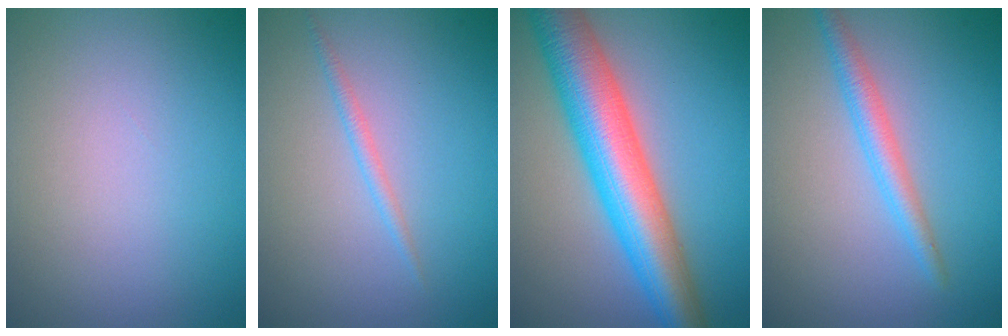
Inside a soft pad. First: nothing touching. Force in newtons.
{"total": 1.0, "press": 1.0, "slide": 0.0}
{"total": 9.7, "press": 9.6, "slide": 0.4}
{"total": 2.4, "press": 2.4, "slide": 0.1}